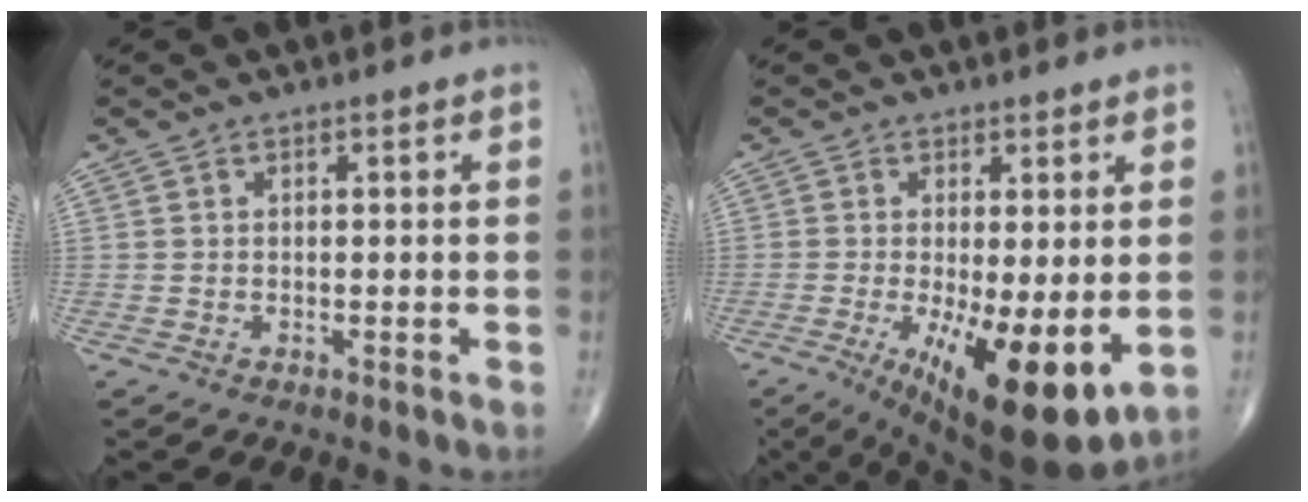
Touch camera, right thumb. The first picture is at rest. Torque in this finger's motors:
{"motor_torque": [2.24, 2.18, 0.61, -0.71, 0.49]}